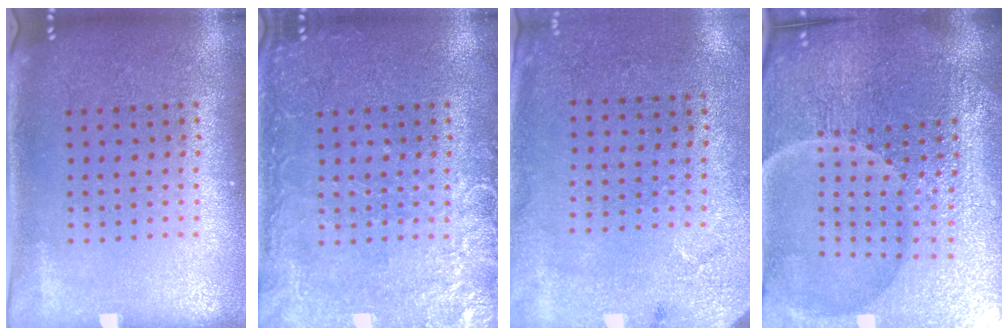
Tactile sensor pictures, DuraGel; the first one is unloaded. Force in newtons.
{"total": 3.5, "press": 3.5, "slide": 0.5}
{"total": 2.7, "press": 2.2, "slide": 1.6}
{"total": 5.7, "press": 5.4, "slide": 2.0}